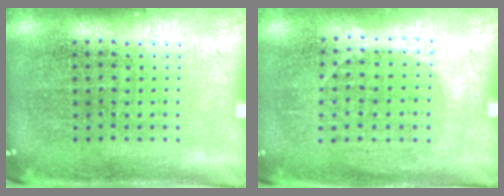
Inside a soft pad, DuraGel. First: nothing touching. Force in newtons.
{"total": 1.0, "press": 0.9, "slide": 0.4}